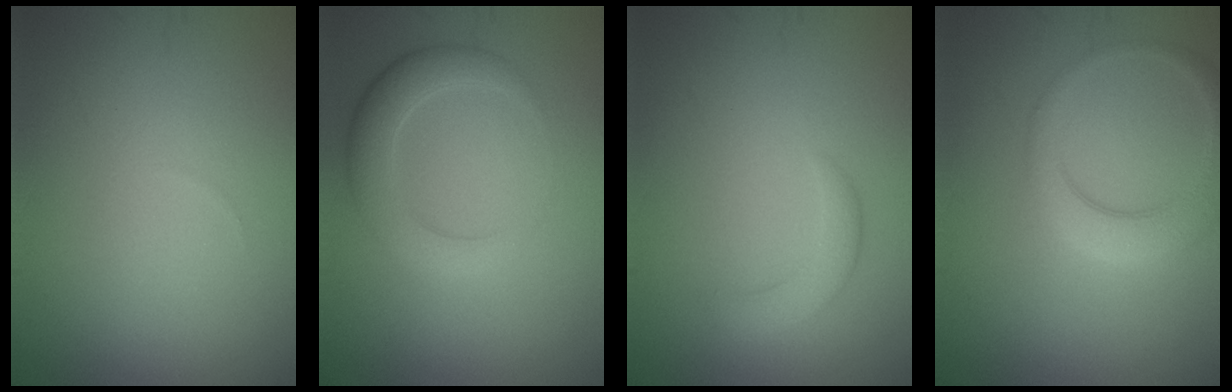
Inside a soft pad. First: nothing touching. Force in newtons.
{"total": 3.6, "press": 3.6, "slide": 0.2}
{"total": 2.1, "press": 2.1, "slide": 0.1}
{"total": 4.0, "press": 4.0, "slide": 0.3}